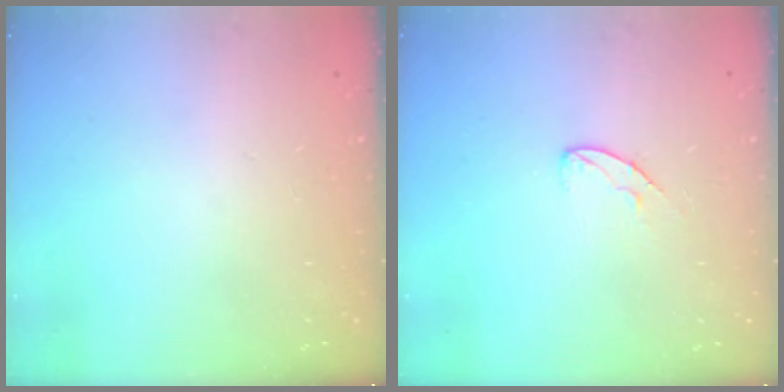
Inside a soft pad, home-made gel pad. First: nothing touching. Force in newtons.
{"total": 7.0, "press": 7.0, "slide": 0.6}